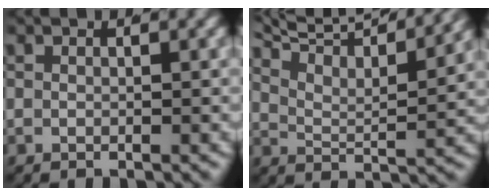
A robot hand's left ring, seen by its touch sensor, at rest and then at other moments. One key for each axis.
{"total": 9.2, "fx": 7.1, "fy": 3.4, "fz": 4.8, "tx": -0.085, "ty": 0.019, "tz": 0.105}